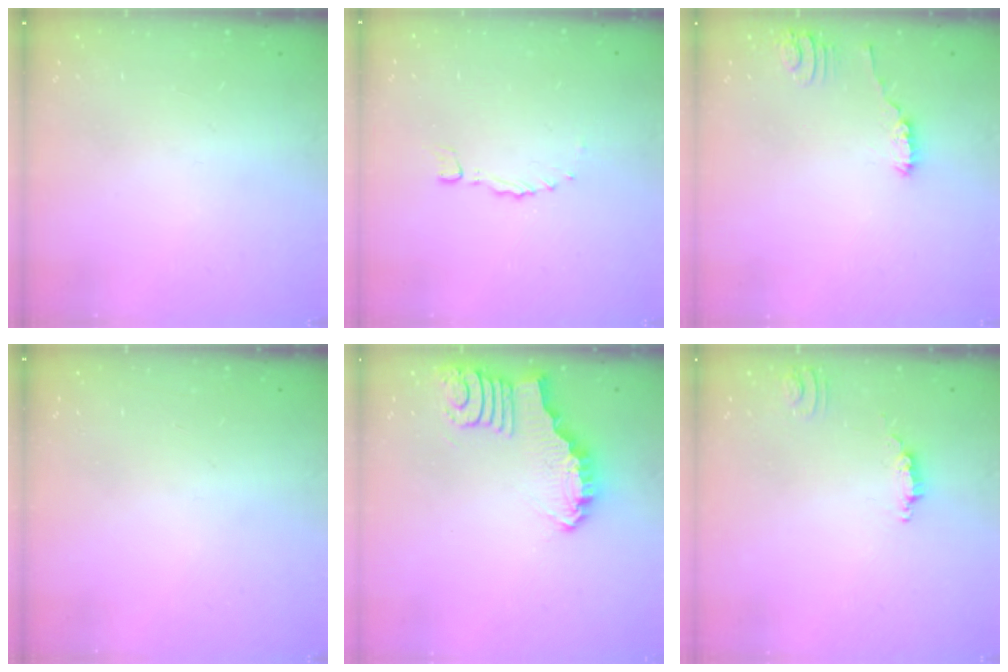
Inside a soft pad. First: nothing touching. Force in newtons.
{"total": 0.0}
{"total": 1.6, "press": 1.5, "slide": 0.1}
{"total": 0.0}
{"total": 3.8, "press": 3.8, "slide": 0.1}
{"total": 4.7, "press": 4.7, "slide": 0.3}